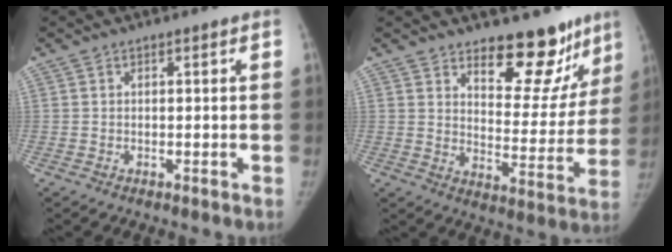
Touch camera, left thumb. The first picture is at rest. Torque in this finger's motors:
{"motor_torque": [0.23, 0.19, 1.21, -0.68, 0.14]}